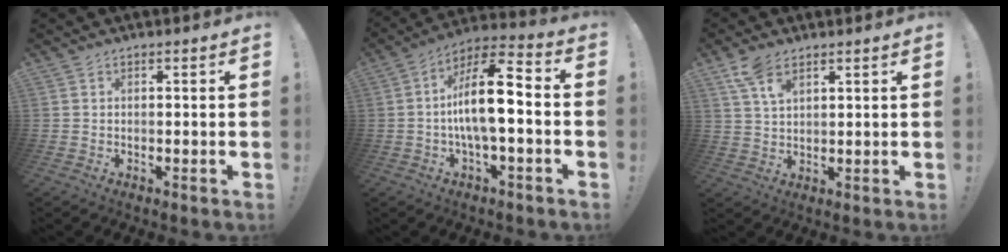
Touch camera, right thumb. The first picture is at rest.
{"total": 14.8, "force": [-1.2, 4.8, 14.0], "torque": [-0.240, 0.012, -0.025]}
{"total": 6.8, "force": [4.3, 2.9, 4.3], "torque": [-0.079, -0.017, 0.081]}